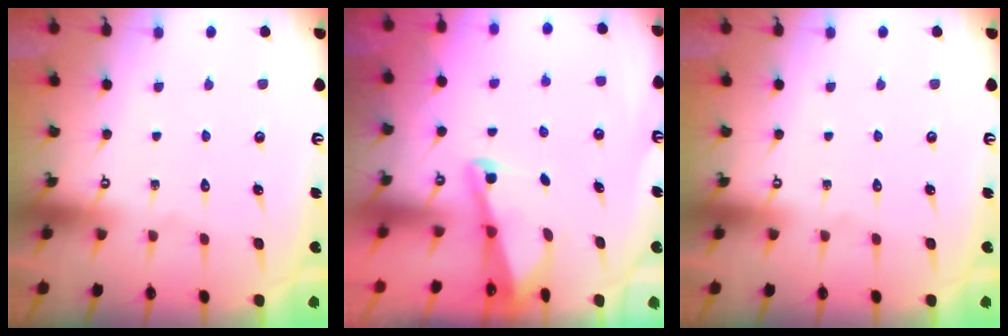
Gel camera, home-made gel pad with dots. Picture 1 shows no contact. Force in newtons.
{"total": 2.2, "press": 2.2, "slide": 0.3}
{"total": 0.0}